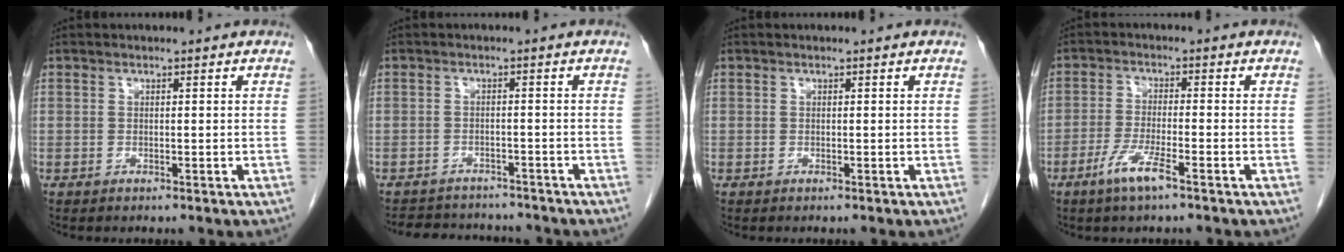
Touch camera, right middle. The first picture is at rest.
{"total": 8.6, "force": [-8.0, 2.5, 1.7], "torque": [-0.025, 0.012, -0.105]}
{"total": 0.0}
{"total": 4.9, "force": [-3.0, 0.1, 3.9], "torque": [-0.083, -0.008, -0.059]}